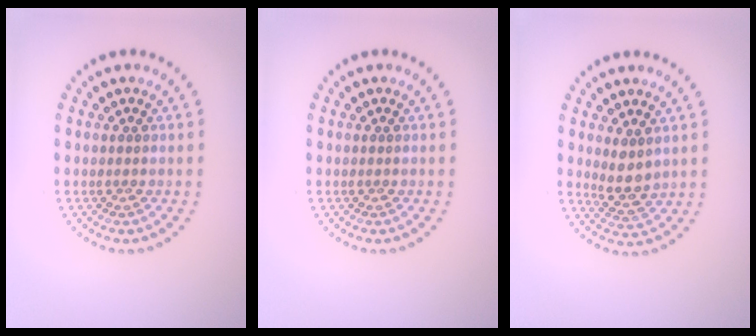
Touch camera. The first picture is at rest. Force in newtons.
{"total": 0.0}
{"total": 2.4, "press": 2.0, "slide": 1.2}